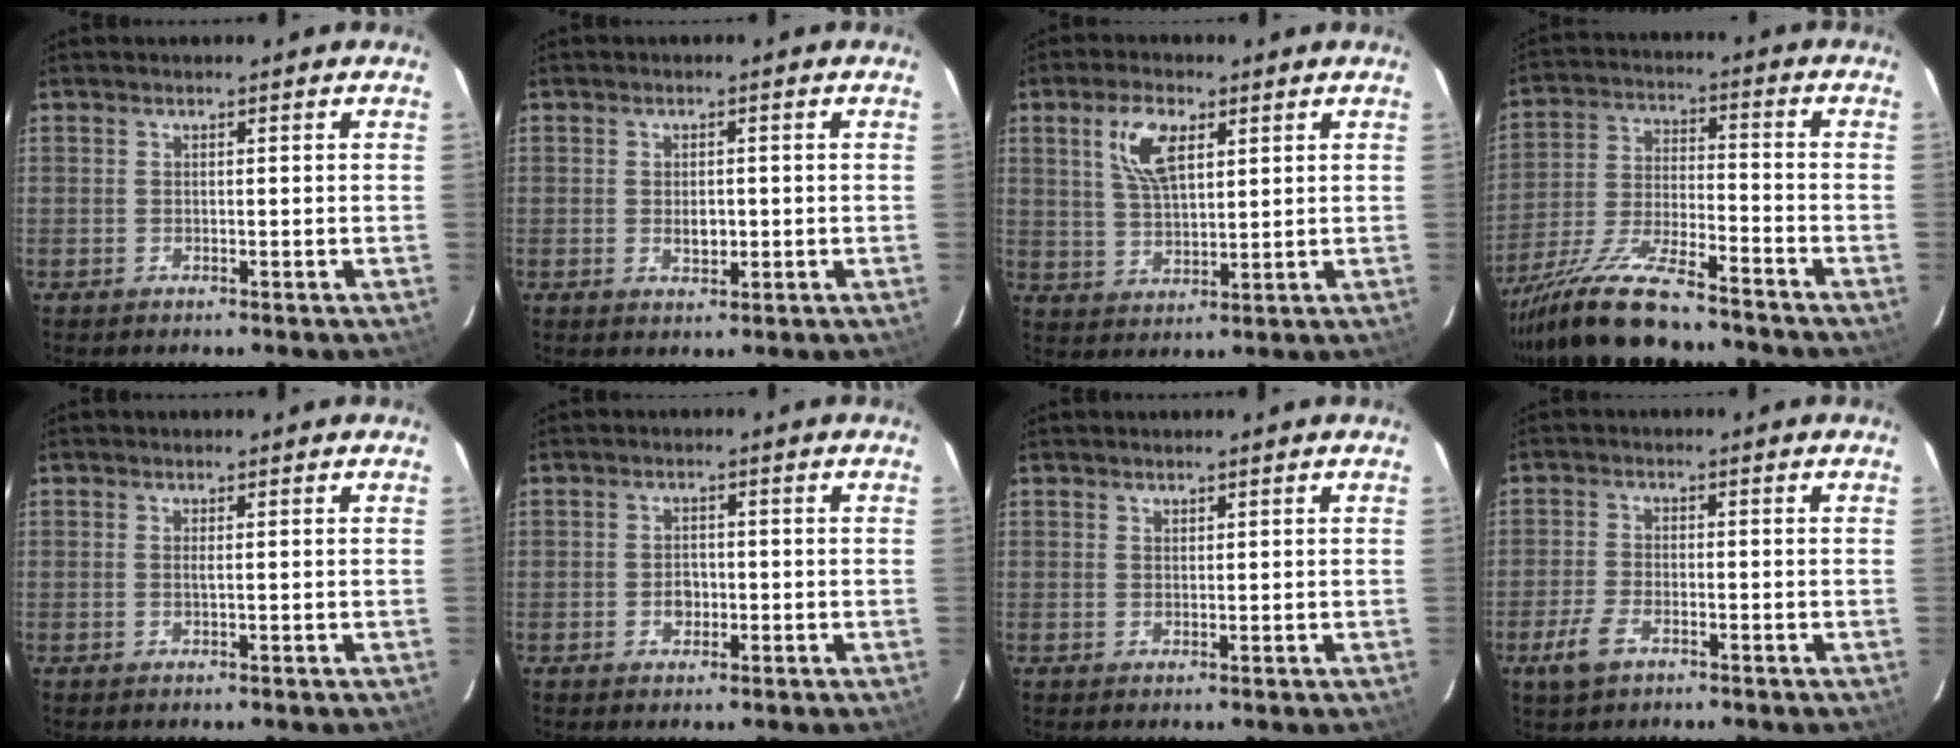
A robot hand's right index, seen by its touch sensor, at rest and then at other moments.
{"total": 2.7, "force": [-0.3, 1.7, 2.1], "torque": [-0.034, -0.003, -0.003]}
{"total": 8.1, "force": [3.5, 3.7, 6.3], "torque": [-0.122, 0.011, 0.070]}
{"total": 15.9, "force": [-13.2, 2.9, 8.4], "torque": [-0.178, -0.029, -0.232]}
{"total": 0.7, "force": [0.0, -0.2, 0.6], "torque": [-0.013, 0.000, -0.001]}
{"total": 2.5, "force": [-0.7, 2.1, 1.2], "torque": [-0.022, 0.004, -0.010]}
{"total": 0.7, "force": [0.6, 0.3, 0.0], "torque": [0.000, 0.001, 0.011]}
{"total": 5.2, "force": [-3.0, 2.5, 3.5], "torque": [-0.088, -0.004, -0.057]}